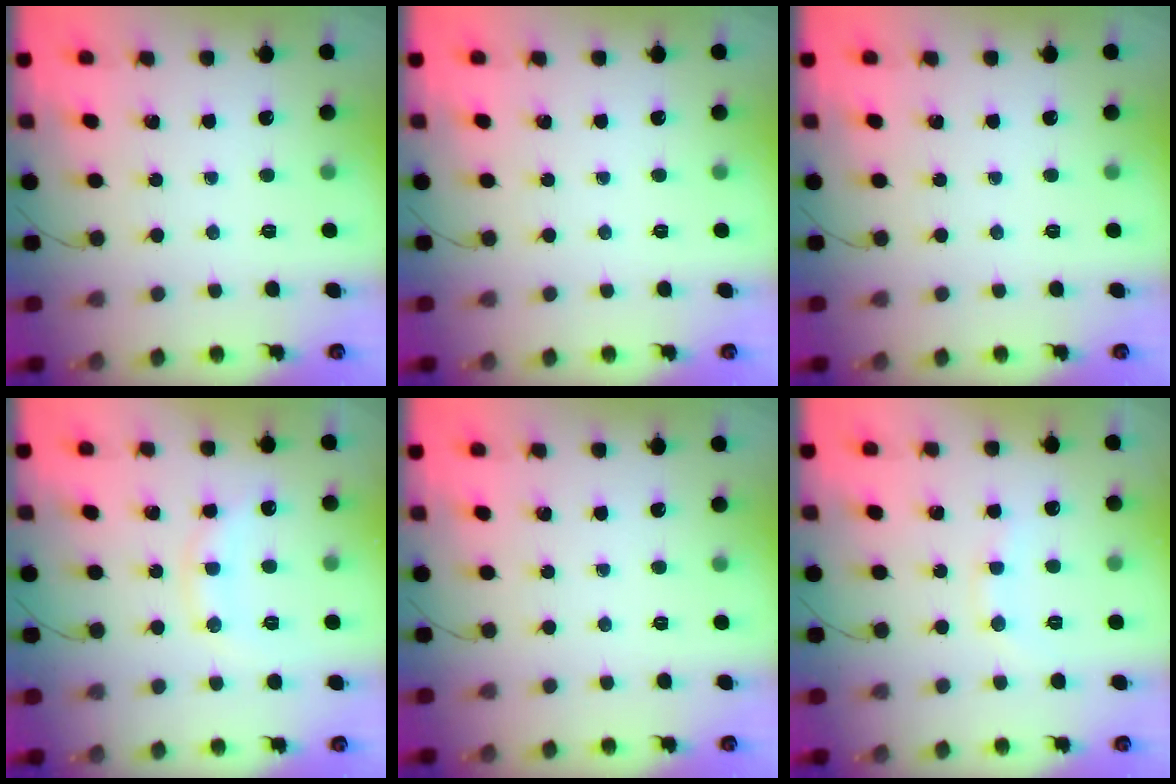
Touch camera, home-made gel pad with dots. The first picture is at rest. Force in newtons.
{"total": 0.0}
{"total": 0.0}
{"total": 10.6, "press": 10.6, "slide": 0.9}
{"total": 0.0}
{"total": 6.5, "press": 6.3, "slide": 1.5}